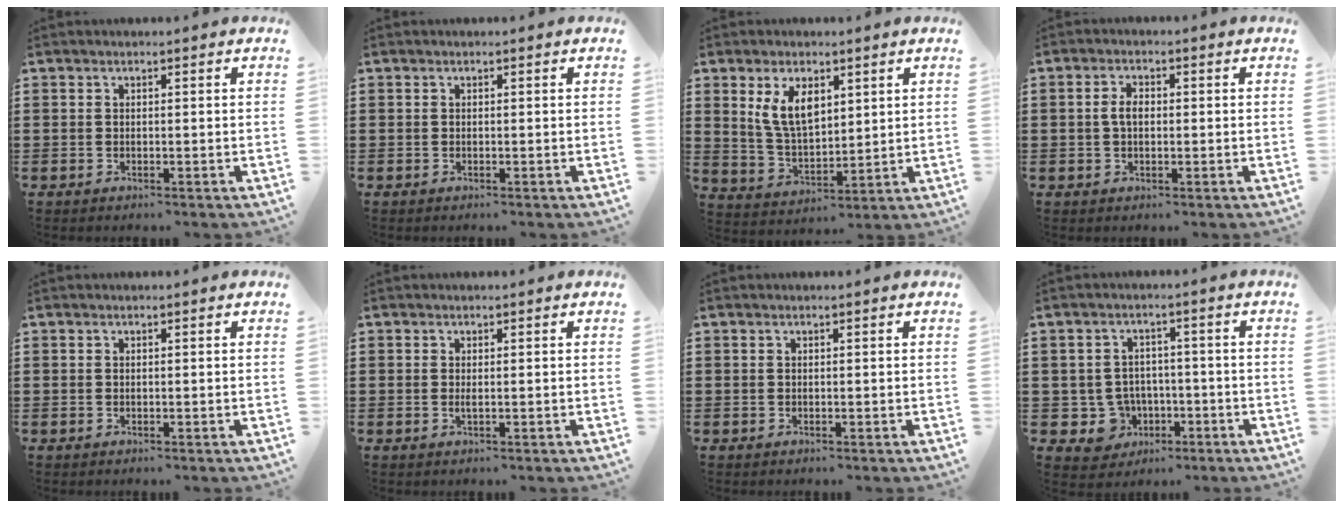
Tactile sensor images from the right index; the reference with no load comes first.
{"total": 0.0}
{"total": 6.9, "force": [3.2, 3.3, 5.2], "torque": [-0.119, 0.004, 0.056]}
{"total": 2.6, "force": [0.1, 1.2, 2.2], "torque": [-0.044, 0.006, 0.001]}
{"total": 0.0}
{"total": 0.7, "force": [0.0, 0.0, 0.7], "torque": [-0.014, -0.003, 0.000]}
{"total": 0.0}
{"total": 5.9, "force": [-1.6, 5.3, 2.0], "torque": [-0.070, 0.007, -0.030]}